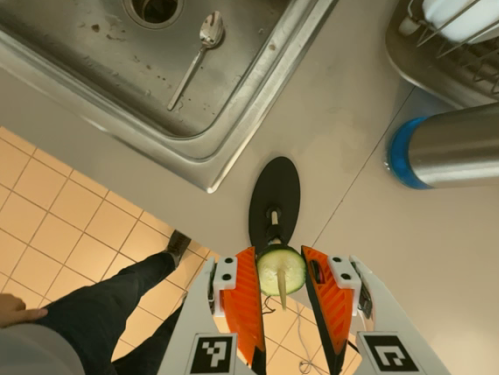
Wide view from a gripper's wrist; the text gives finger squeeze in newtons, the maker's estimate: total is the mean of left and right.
{"total": 8.5, "left": 8.1, "right": 8.8}